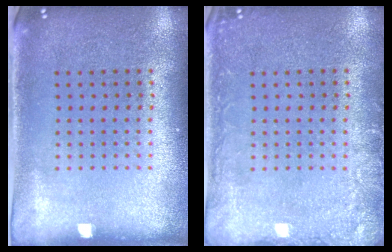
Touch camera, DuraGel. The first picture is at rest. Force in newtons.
{"total": 2.2, "press": 2.1, "slide": 0.2}